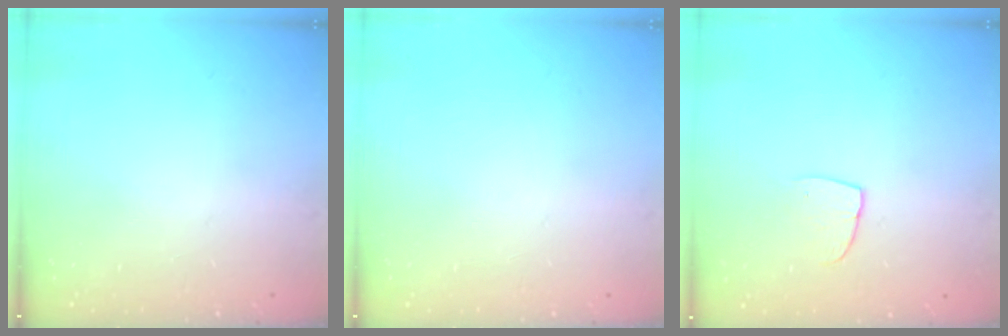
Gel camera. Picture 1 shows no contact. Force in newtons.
{"total": 0.0}
{"total": 6.4, "press": 6.4, "slide": 0.3}